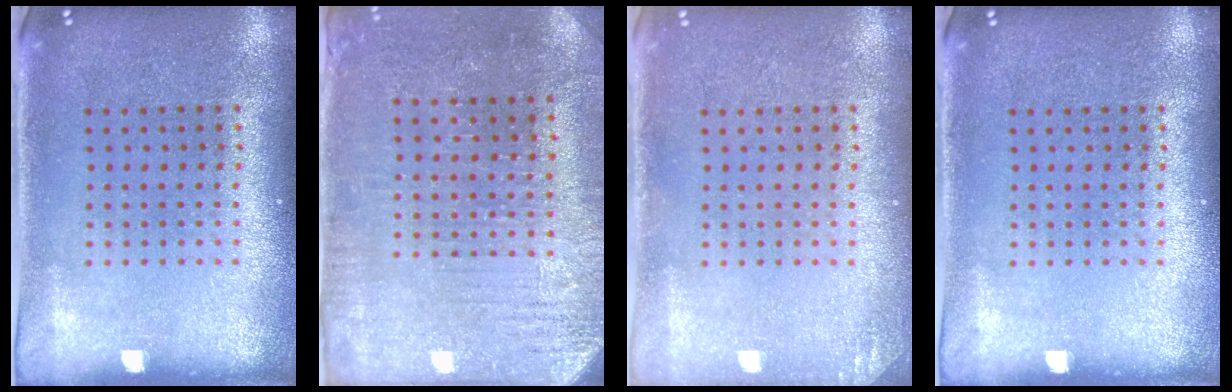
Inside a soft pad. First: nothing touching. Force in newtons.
{"total": 3.0, "press": 2.9, "slide": 0.7}
{"total": 1.0, "press": 1.0, "slide": 0.1}
{"total": 0.0}